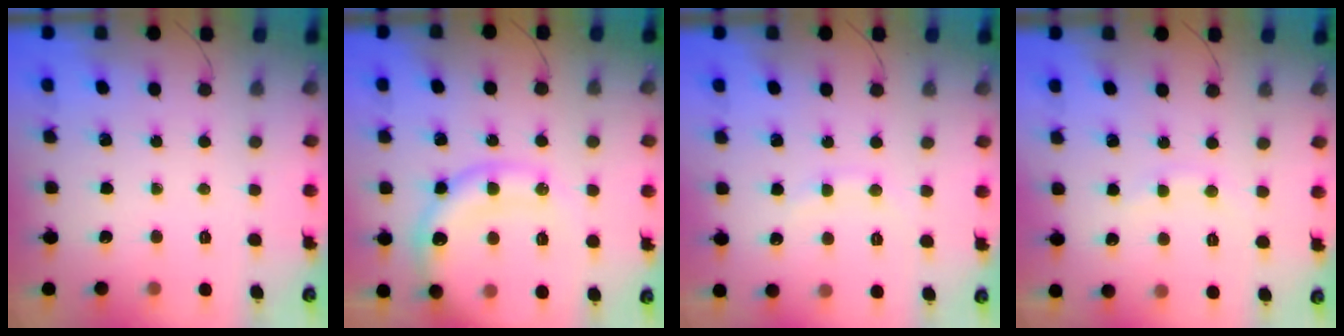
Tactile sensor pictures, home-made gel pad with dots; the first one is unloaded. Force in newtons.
{"total": 16.7, "press": 16.4, "slide": 2.8}
{"total": 6.2, "press": 6.0, "slide": 1.4}
{"total": 6.4, "press": 6.3, "slide": 1.3}